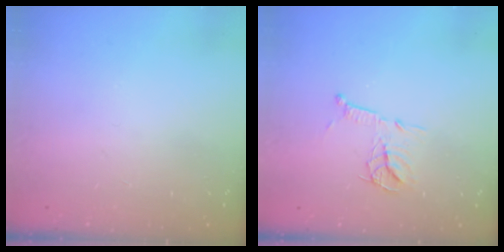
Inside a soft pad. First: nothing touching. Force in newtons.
{"total": 11.7, "press": 11.7, "slide": 0.7}